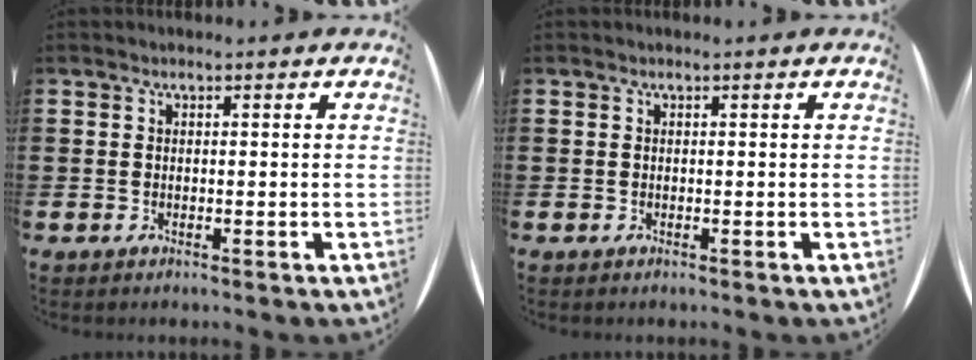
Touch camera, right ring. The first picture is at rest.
{"total": 0.0}